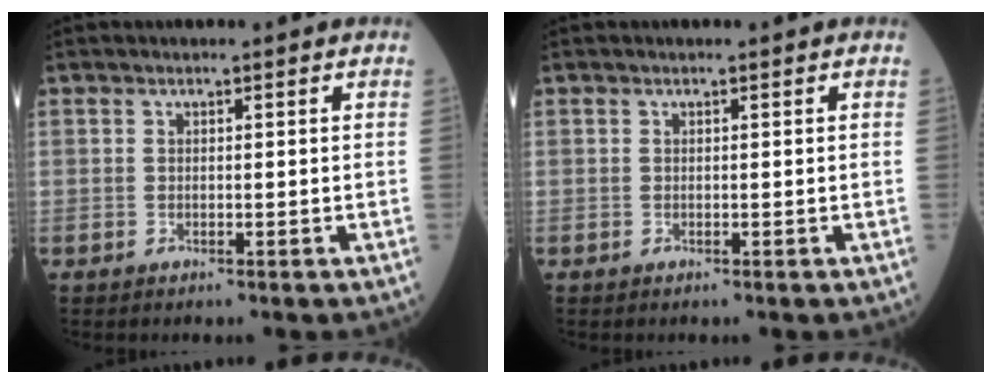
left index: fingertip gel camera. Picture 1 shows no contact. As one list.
[{"total": 0.0}]